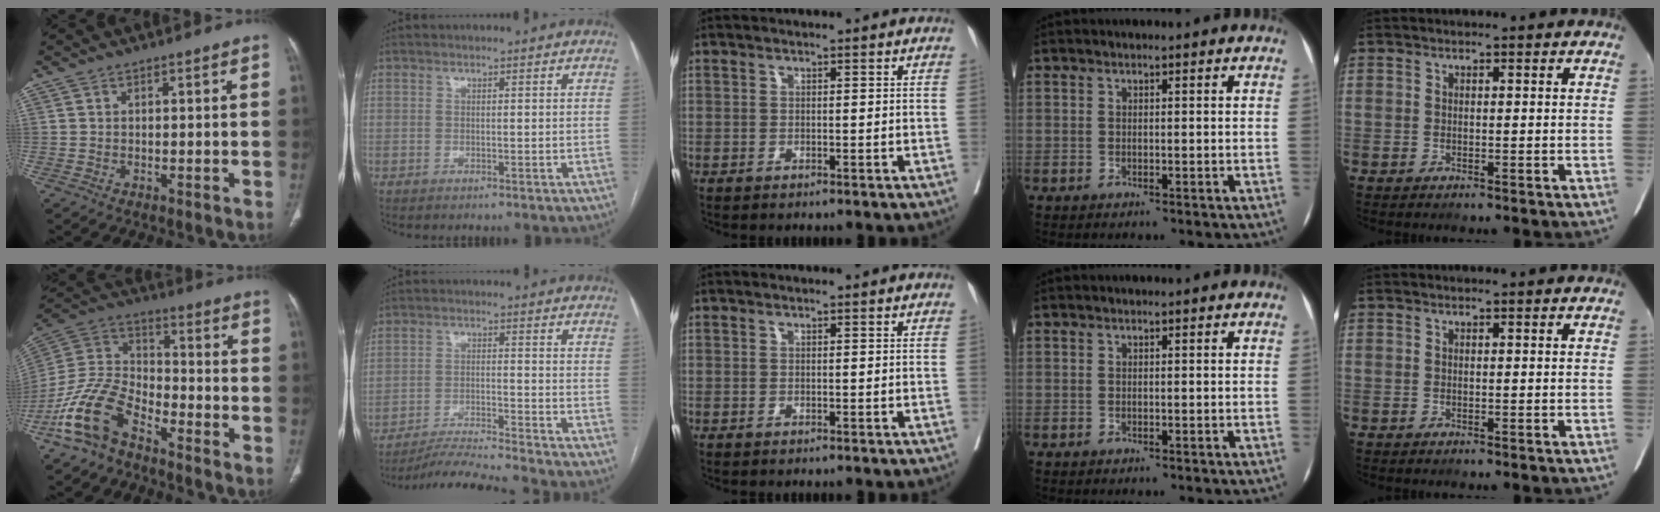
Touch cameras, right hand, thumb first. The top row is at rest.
{"thumb": {"total": 14.3, "force": [-9.2, 7.1, 8.3], "torque": [-0.170, 0.064, -0.189]}, "index": {"total": 9.6, "force": [-9.0, -2.5, 2.2], "torque": [-0.025, -0.016, -0.160]}}